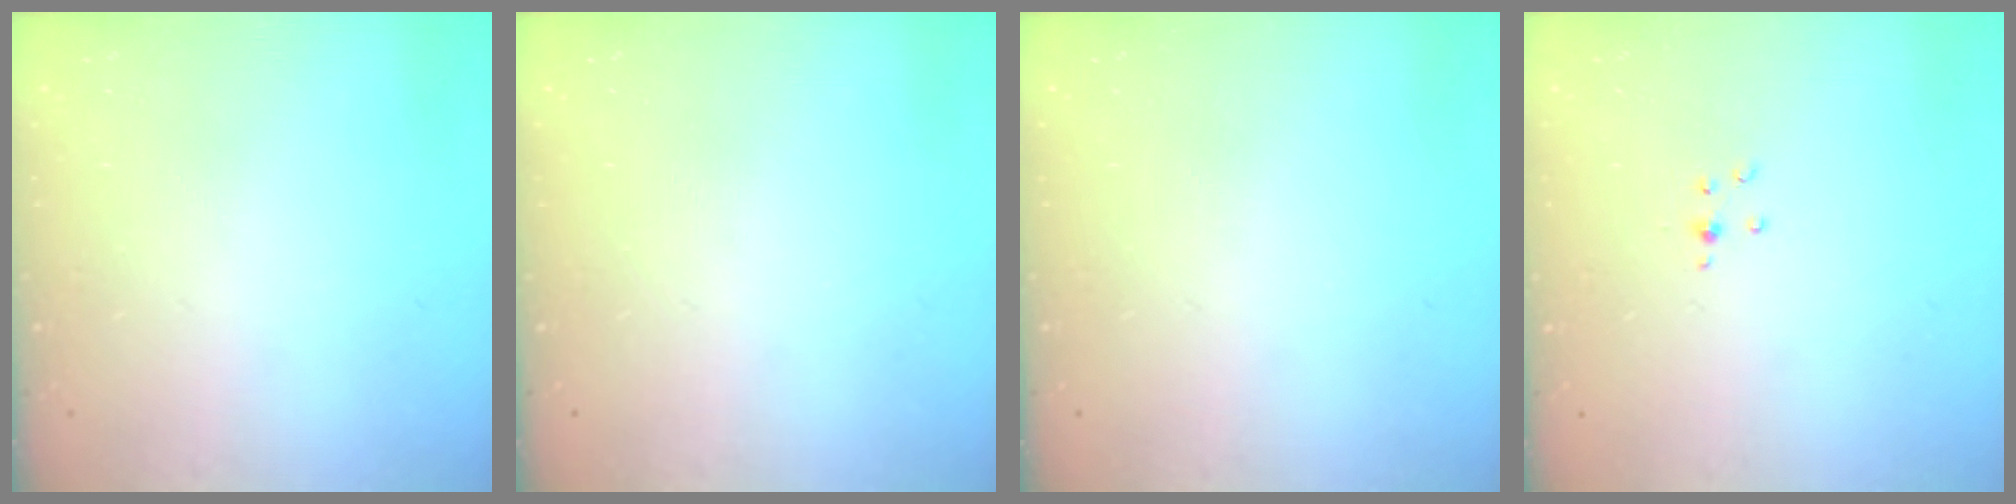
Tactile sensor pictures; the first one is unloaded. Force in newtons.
{"total": 0.0}
{"total": 0.0}
{"total": 3.0, "press": 2.8, "slide": 0.9}